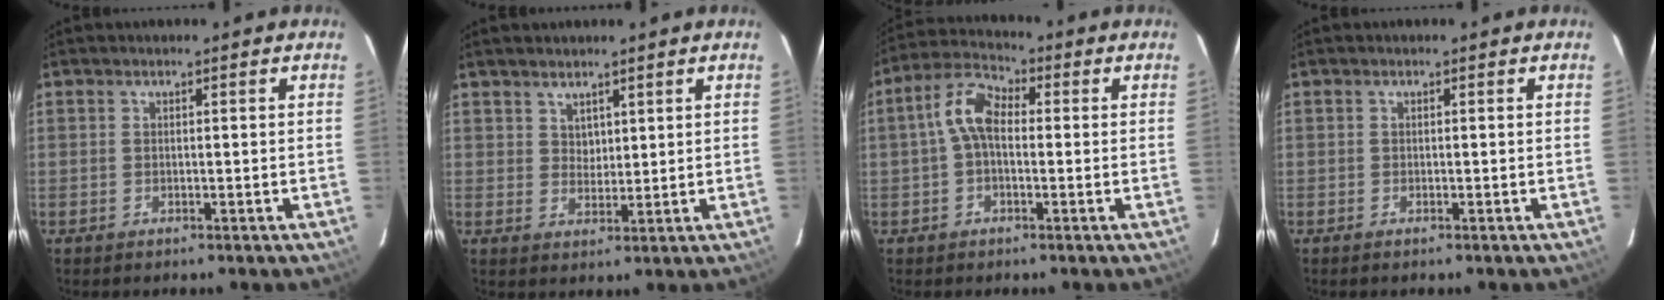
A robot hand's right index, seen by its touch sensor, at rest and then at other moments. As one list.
[{"total": 3.2, "force": [2.3, 2.2, 0.6], "torque": [0.001, 0.006, 0.041]}, {"total": 7.0, "force": [0.0, 4.0, 5.7], "torque": [-0.120, 0.027, -0.003]}, {"total": 0.0}]